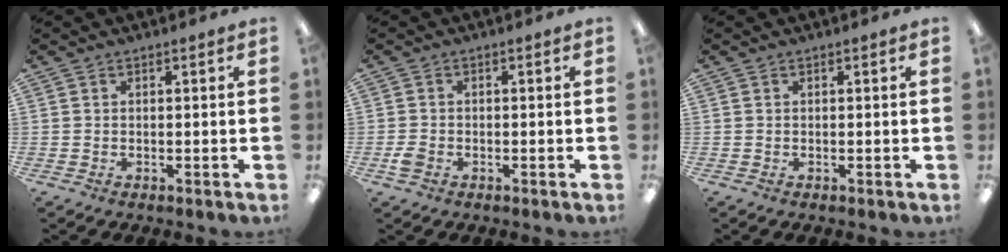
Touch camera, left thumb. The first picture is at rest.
{"total": 2.5, "force": [-1.2, 1.8, 1.3], "torque": [-0.028, 0.004, -0.023]}
{"total": 0.0}